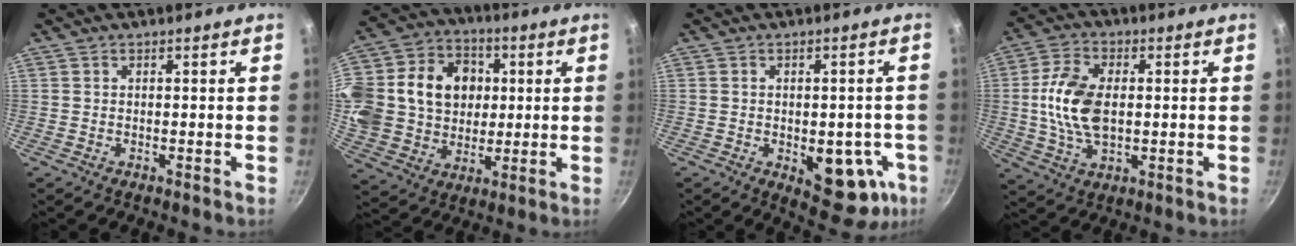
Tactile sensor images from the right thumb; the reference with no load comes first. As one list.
[{"total": 27.1, "force": [4.1, 22.1, 15.1], "torque": [-0.334, 0.040, 0.080]}, {"total": 13.0, "force": [-3.6, 6.9, 10.4], "torque": [-0.080, 0.001, -0.035]}, {"total": 11.7, "force": [0.4, 6.9, 9.4], "torque": [-0.178, 0.007, 0.007]}]